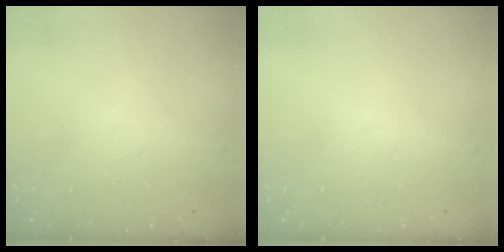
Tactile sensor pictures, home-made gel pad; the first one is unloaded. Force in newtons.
{"total": 0.0}